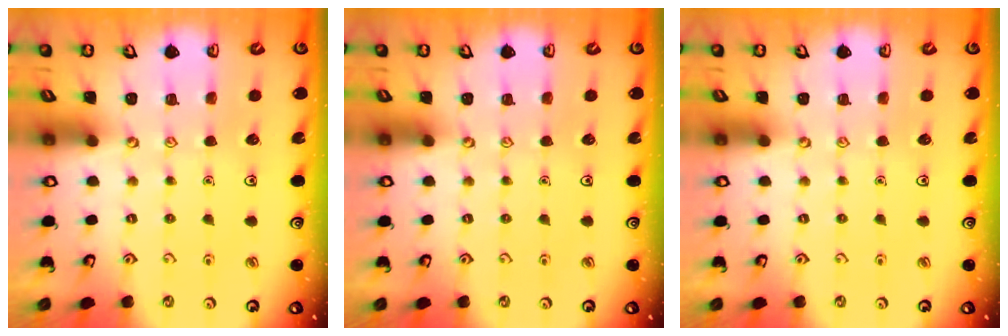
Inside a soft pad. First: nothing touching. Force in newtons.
{"total": 0.0}
{"total": 0.0}